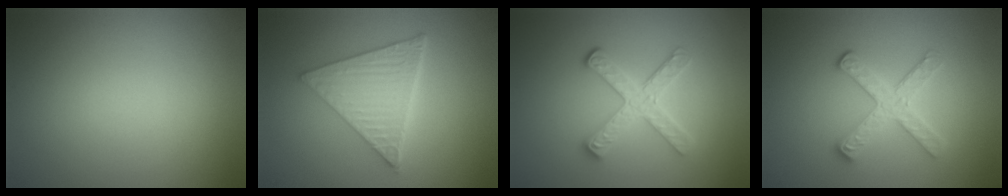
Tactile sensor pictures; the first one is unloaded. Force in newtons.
{"total": 6.1, "press": 4.5, "slide": 4.1}
{"total": 3.6, "press": 3.1, "slide": 1.8}
{"total": 3.4, "press": 3.0, "slide": 1.6}